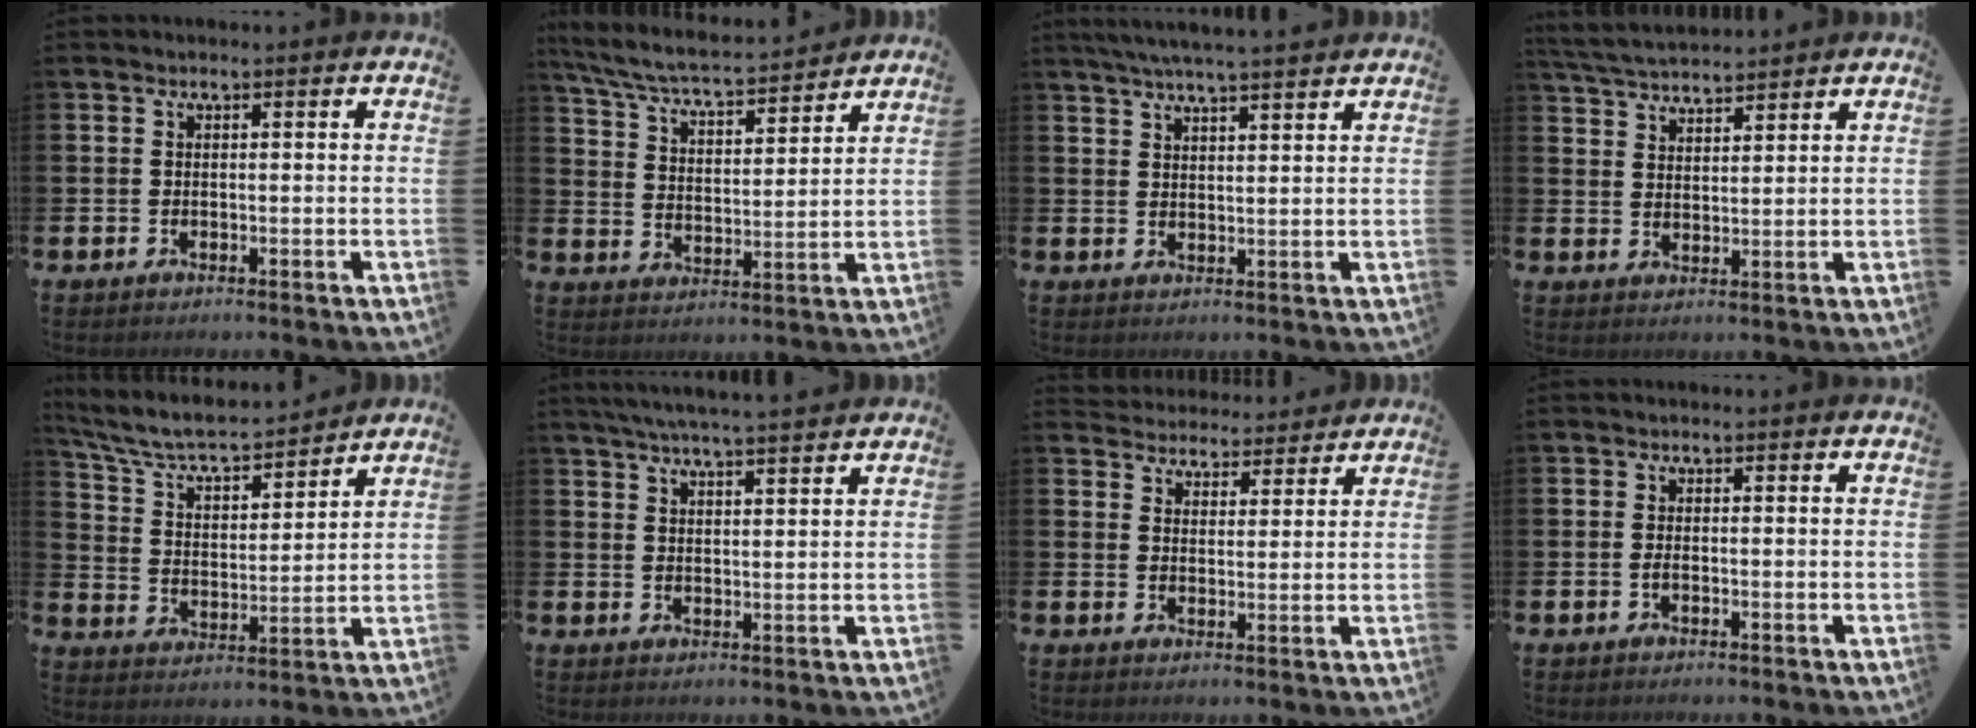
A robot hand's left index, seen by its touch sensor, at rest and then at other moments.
{"total": 6.3, "force": [6.0, 0.5, 2.0], "torque": [-0.066, -0.045, 0.099]}
{"total": 4.7, "force": [4.4, -0.4, 1.5], "torque": [-0.040, -0.014, 0.080]}
{"total": 4.3, "force": [4.3, 0.5, 0.4], "torque": [-0.027, -0.023, 0.078]}
{"total": 7.1, "force": [6.6, 1.3, 2.3], "torque": [-0.079, -0.050, 0.111]}
{"total": 5.0, "force": [4.7, -0.4, 1.5], "torque": [-0.041, -0.020, 0.084]}
{"total": 4.4, "force": [4.3, 1.0, -0.4], "torque": [-0.005, -0.029, 0.076]}
{"total": 0.7, "force": [-0.3, 0.2, 0.6], "torque": [-0.014, -0.001, -0.005]}